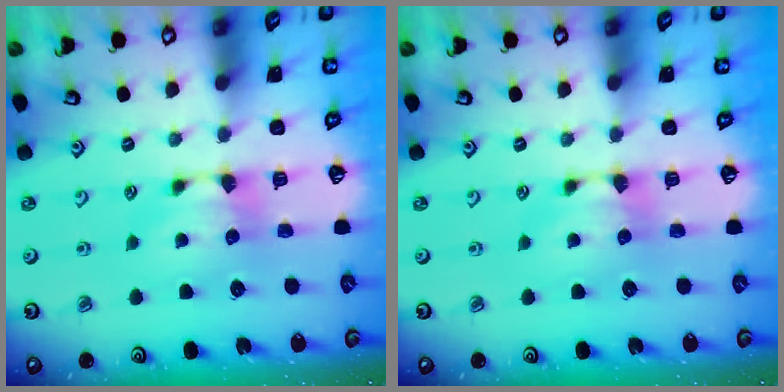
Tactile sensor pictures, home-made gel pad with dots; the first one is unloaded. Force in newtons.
{"total": 0.0}